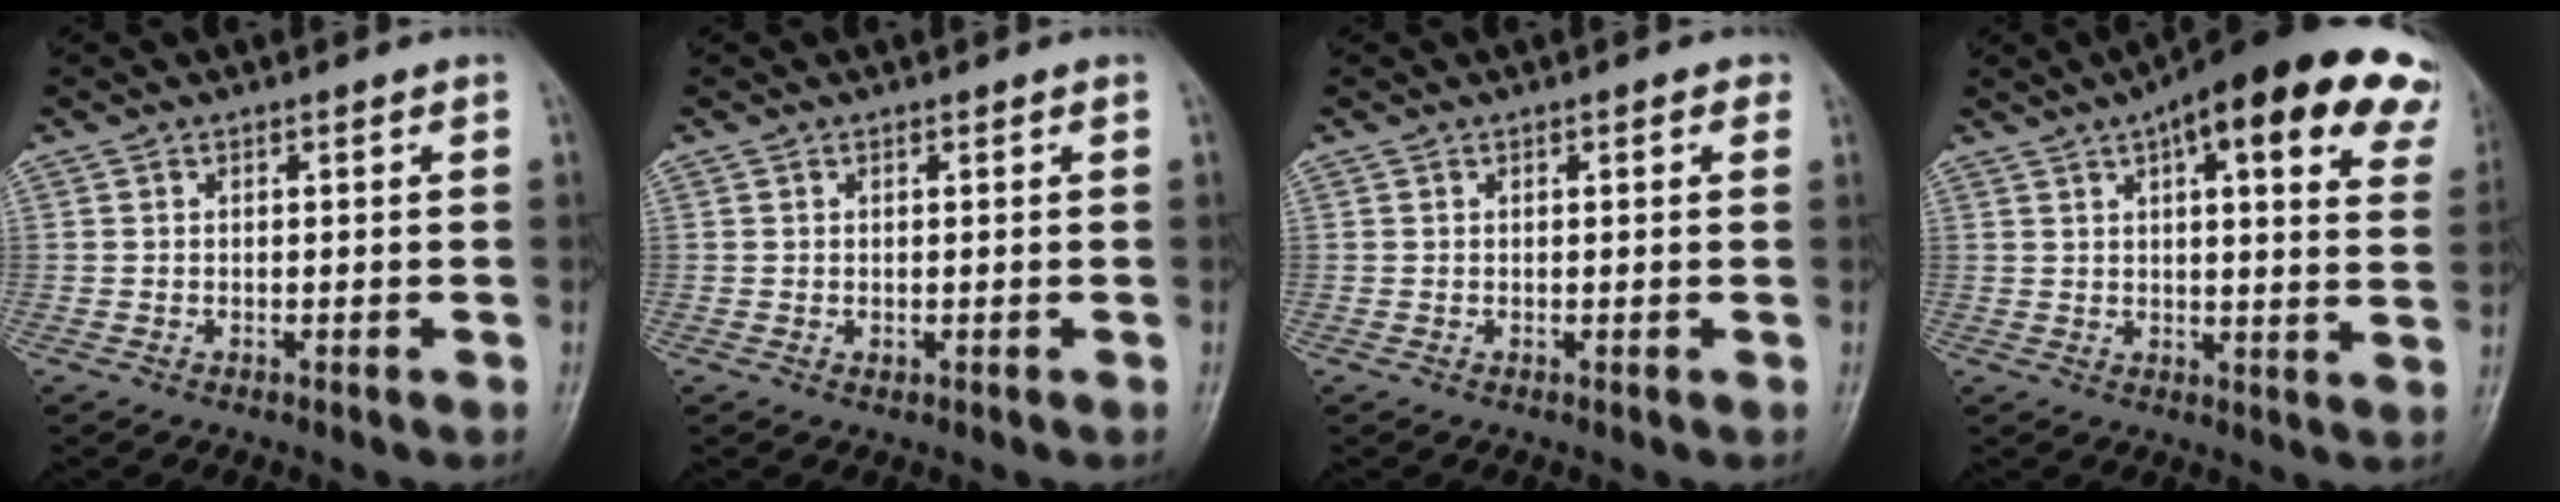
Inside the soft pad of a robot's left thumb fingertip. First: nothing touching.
{"total": 0.6, "force": [0.2, 0.4, 0.4], "torque": [-0.002, -0.001, 0.003]}
{"total": 1.3, "force": [0.6, 0.6, 1.0], "torque": [-0.008, 0.001, 0.005]}
{"total": 25.0, "force": [13.7, 8.0, 19.3], "torque": [-0.231, -0.001, 0.160]}